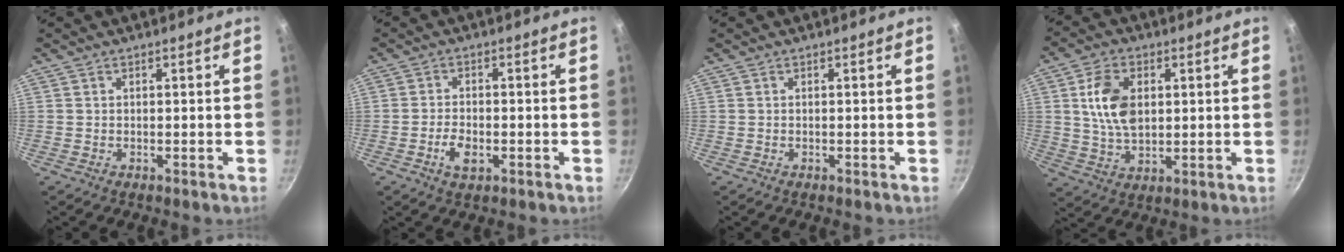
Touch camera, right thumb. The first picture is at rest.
{"total": 4.4, "force": [-1.6, 2.3, 3.3], "torque": [-0.065, 0.009, -0.031]}
{"total": 0.0}
{"total": 10.3, "force": [2.0, 6.5, 7.7], "torque": [-0.131, -0.007, 0.038]}